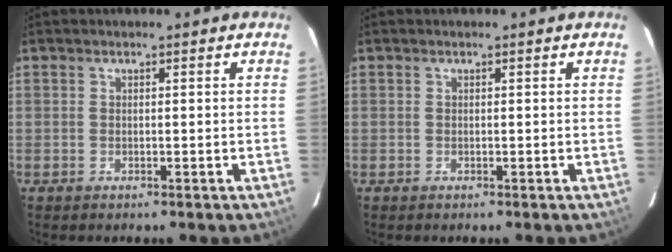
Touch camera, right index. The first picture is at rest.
{"total": 0.0}